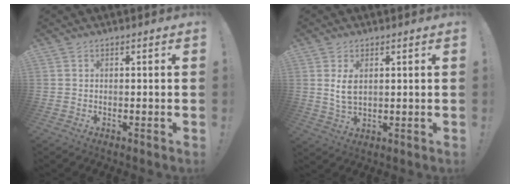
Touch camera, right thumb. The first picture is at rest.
{"total": 5.2, "force": [1.6, 3.0, 3.9], "torque": [-0.060, -0.007, 0.026]}